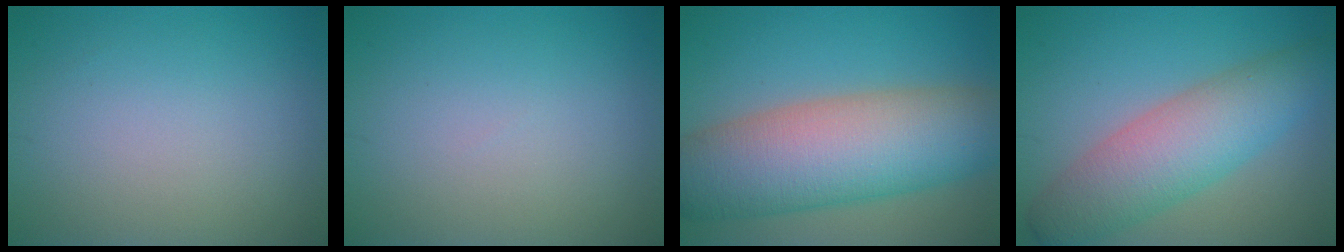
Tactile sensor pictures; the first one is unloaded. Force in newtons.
{"total": 0.0}
{"total": 11.7, "press": 11.7, "slide": 0.3}
{"total": 7.1, "press": 7.1, "slide": 0.4}